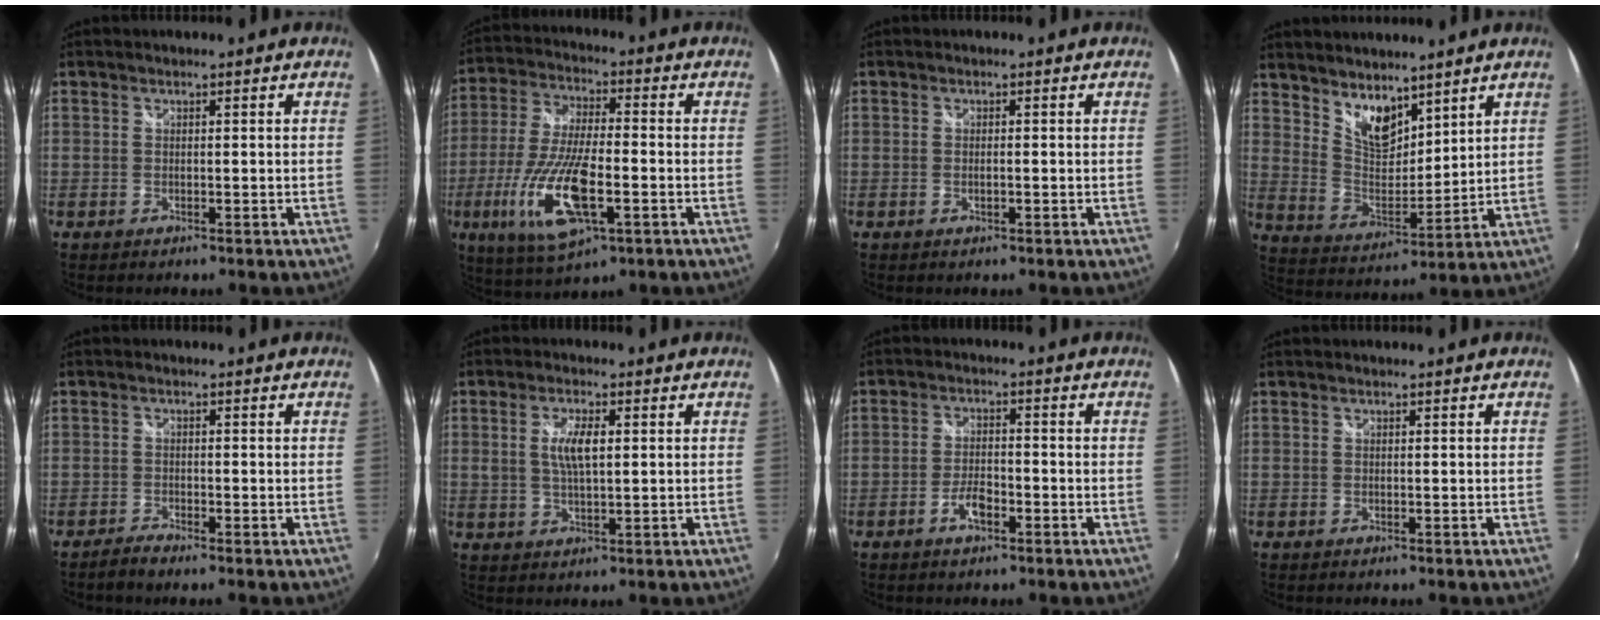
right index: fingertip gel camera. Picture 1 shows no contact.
{"total": 16.5, "force": [-5.5, 5.1, 14.7], "torque": [-0.311, -0.023, -0.101]}
{"total": 1.1, "force": [-0.3, 0.4, 1.0], "torque": [-0.020, -0.001, -0.006]}
{"total": 9.9, "force": [7.4, 4.6, 4.5], "torque": [-0.074, 0.000, 0.147]}
{"total": 1.5, "force": [-1.4, -0.1, 0.5], "torque": [-0.018, -0.004, -0.031]}
{"total": 5.5, "force": [1.0, 1.9, 5.0], "torque": [-0.095, 0.002, 0.020]}
{"total": 4.4, "force": [-2.3, 1.9, 3.2], "torque": [-0.070, 0.003, -0.042]}
{"total": 0.0}